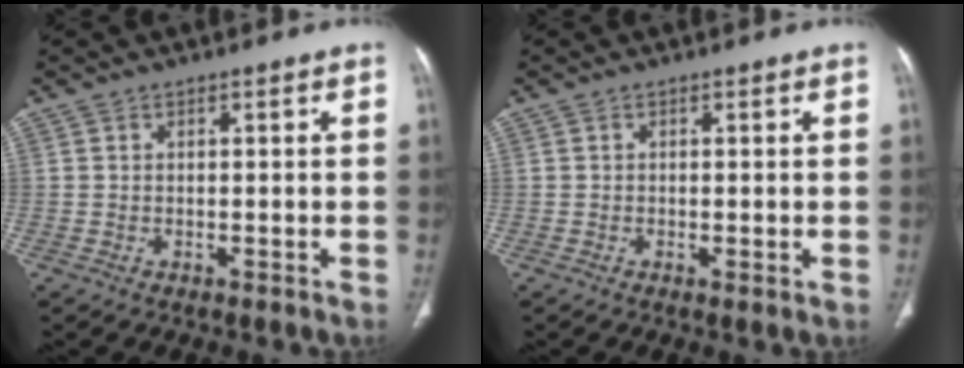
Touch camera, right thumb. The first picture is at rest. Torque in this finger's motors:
{"motor_torque": [-0.13, 0.14, -0.27, 0.02, -0.03]}